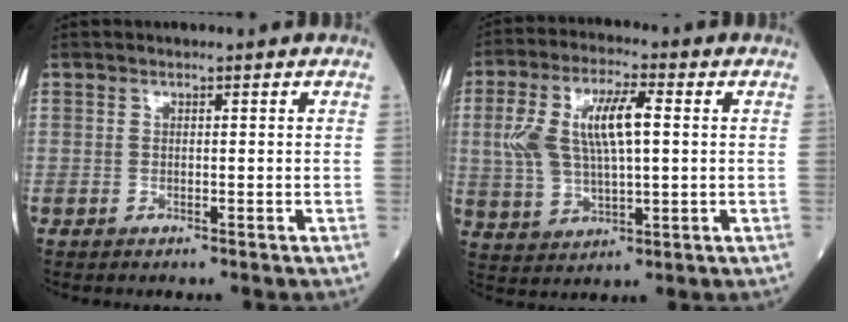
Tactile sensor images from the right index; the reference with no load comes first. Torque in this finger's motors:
{"motor_torque": [0.47, 0.10, 0.32, 0.21]}